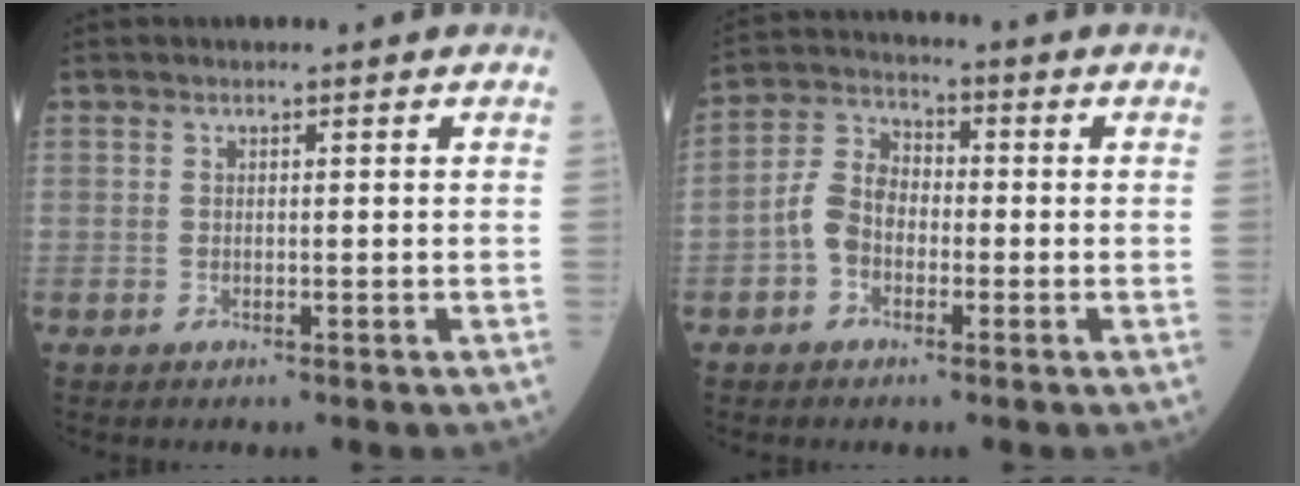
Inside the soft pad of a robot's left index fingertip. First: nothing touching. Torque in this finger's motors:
{"motor_torque": [0.17, 0.72, -0.26, -0.21]}